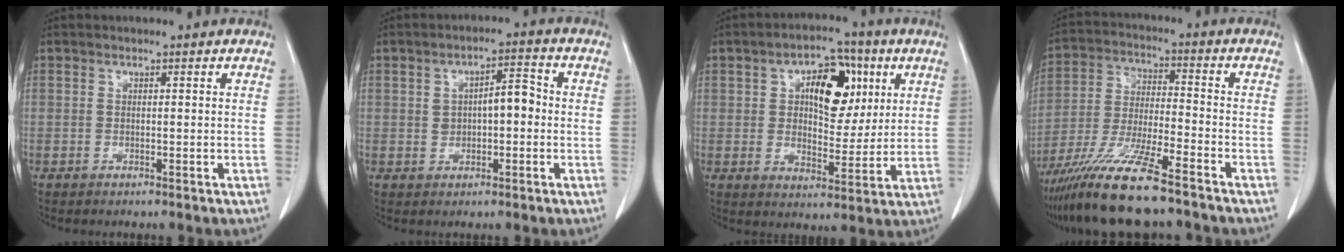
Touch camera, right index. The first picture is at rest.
{"total": 5.4, "force": [0.2, 2.4, 4.8], "torque": [-0.078, 0.024, 0.005]}
{"total": 11.7, "force": [3.9, 6.2, 9.1], "torque": [-0.141, 0.025, 0.066]}
{"total": 14.1, "force": [-10.8, 0.8, 9.0], "torque": [-0.180, -0.033, -0.193]}